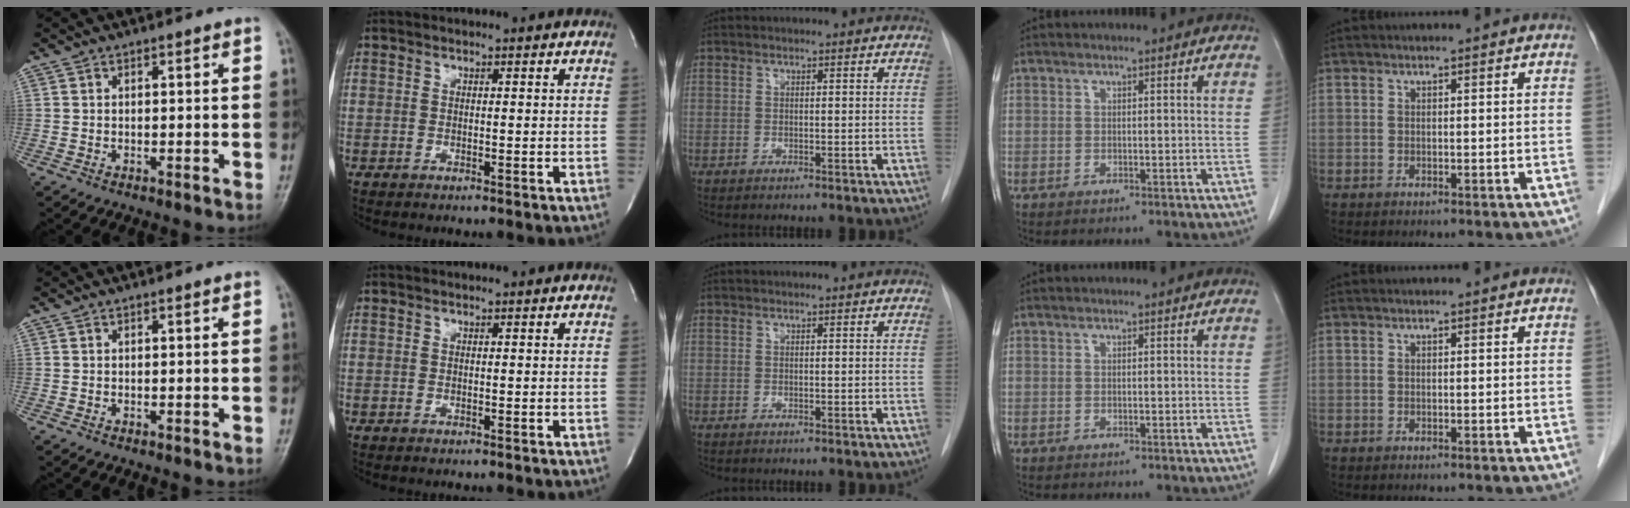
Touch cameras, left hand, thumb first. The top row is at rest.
{}